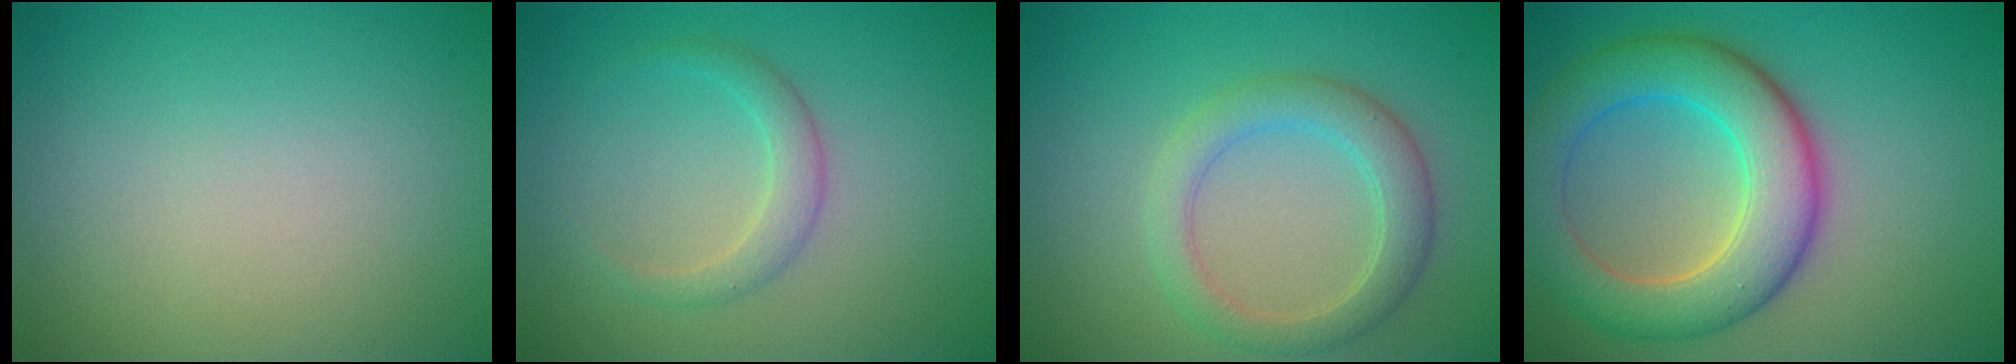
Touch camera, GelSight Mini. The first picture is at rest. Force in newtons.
{"total": 1.9, "press": 1.9, "slide": 0.1}
{"total": 3.5, "press": 3.5, "slide": 0.1}
{"total": 7.8, "press": 7.8, "slide": 0.3}